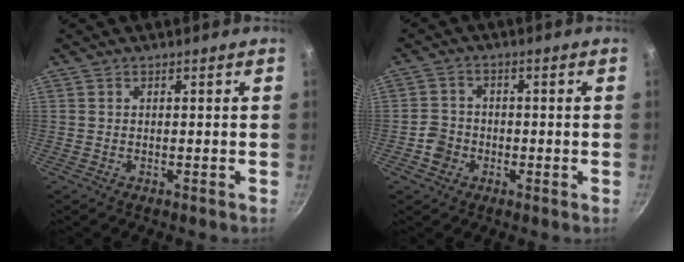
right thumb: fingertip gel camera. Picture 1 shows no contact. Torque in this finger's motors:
{"motor_torque": [0.56, 0.32, 0.60, -0.29, 0.00]}